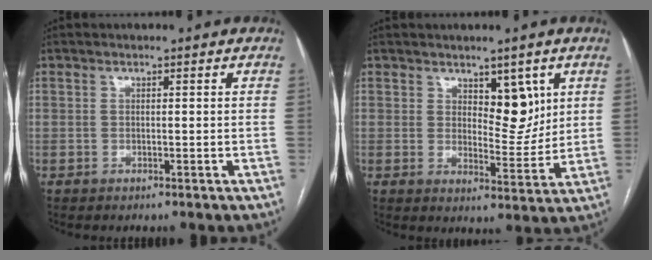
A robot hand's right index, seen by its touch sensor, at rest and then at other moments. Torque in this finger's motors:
{"motor_torque": [0.15, 0.31, 0.14, 0.00]}